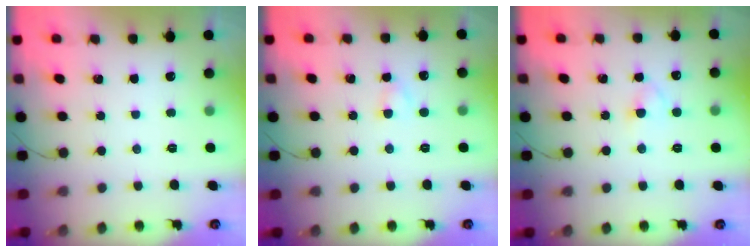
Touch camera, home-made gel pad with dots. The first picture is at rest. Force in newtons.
{"total": 2.7, "press": 2.5, "slide": 1.1}
{"total": 2.9, "press": 2.7, "slide": 1.2}